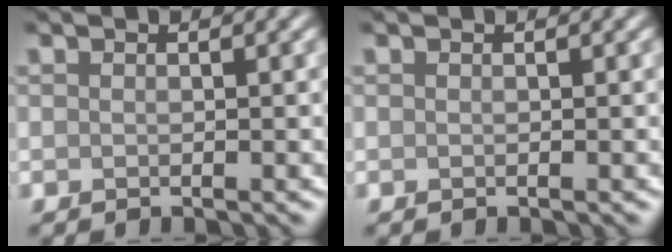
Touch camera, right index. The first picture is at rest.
{"total": 0.0}